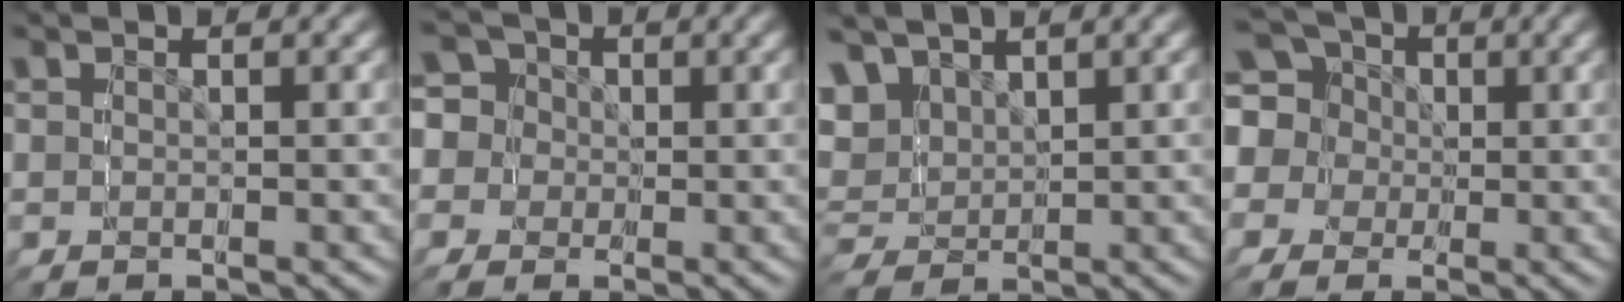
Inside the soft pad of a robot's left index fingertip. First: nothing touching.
{"total": 9.2, "force": [2.3, 8.4, 2.9], "torque": [-0.053, -0.004, 0.029]}
{"total": 5.9, "force": [2.0, 5.2, 1.9], "torque": [-0.063, -0.001, 0.033]}
{"total": 13.1, "force": [3.3, 11.3, 5.8], "torque": [-0.106, -0.002, 0.039]}